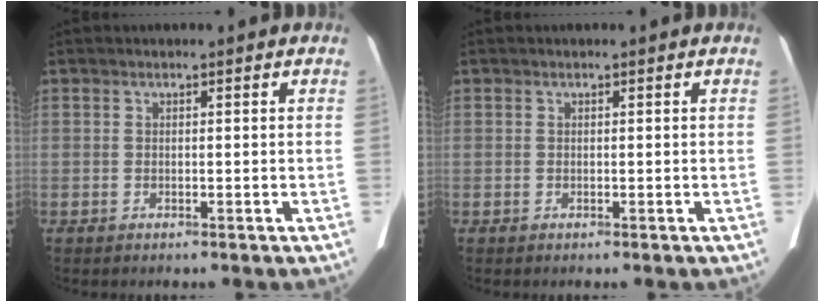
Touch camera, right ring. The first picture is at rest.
{"total": 0.0}